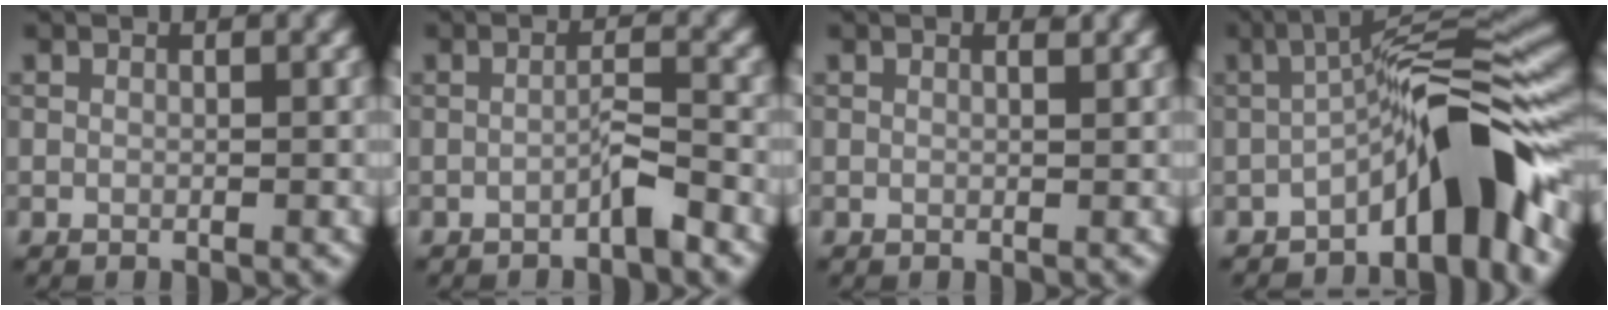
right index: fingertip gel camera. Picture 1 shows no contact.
{"total": 1.7, "force": [-1.1, 0.0, 1.3], "torque": [-0.021, 0.010, -0.024]}
{"total": 0.6, "force": [0.4, 0.0, 0.4], "torque": [-0.007, -0.001, 0.005]}
{"total": 9.3, "force": [-4.0, 1.9, 8.2], "torque": [-0.101, 0.022, -0.080]}